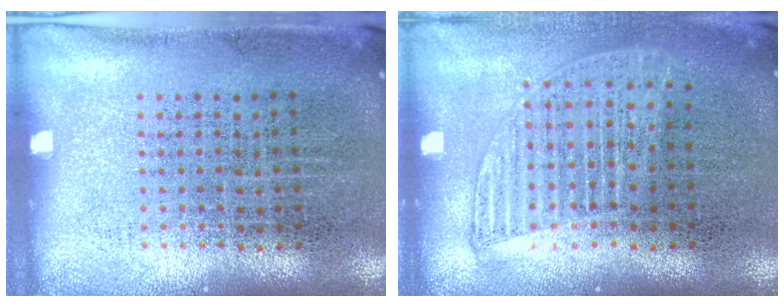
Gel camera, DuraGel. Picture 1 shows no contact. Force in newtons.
{"total": 1.2, "press": 1.1, "slide": 0.6}